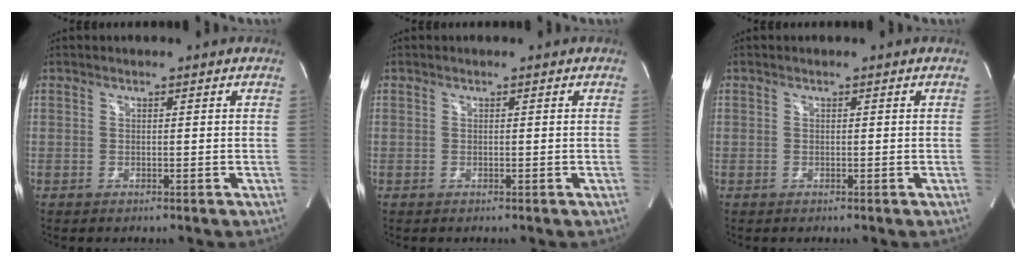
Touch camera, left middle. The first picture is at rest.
{"total": 0.0}
{"total": 0.0}